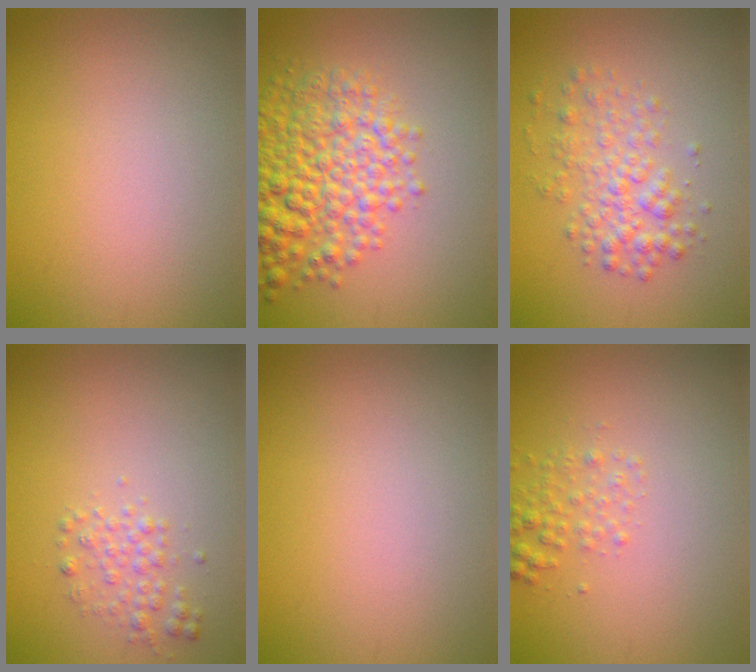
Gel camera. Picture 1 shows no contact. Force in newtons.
{"total": 7.5, "press": 7.5, "slide": 0.2}
{"total": 3.2, "press": 3.2, "slide": 0.1}
{"total": 1.6, "press": 1.6, "slide": 0.0}
{"total": 0.0}
{"total": 1.7, "press": 1.7, "slide": 0.1}